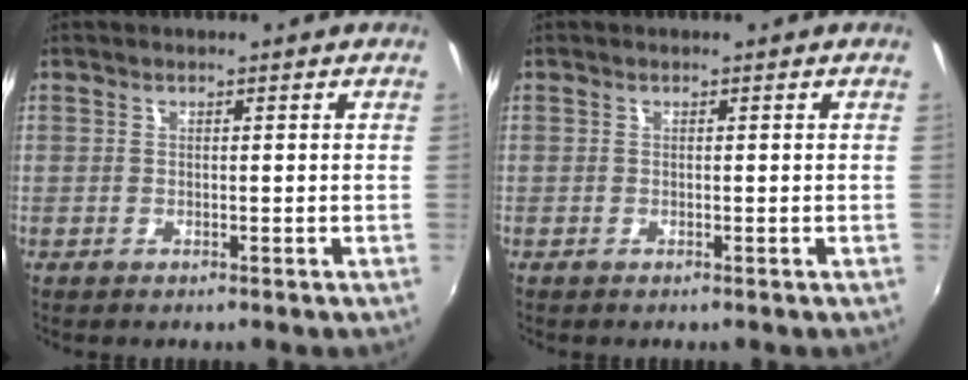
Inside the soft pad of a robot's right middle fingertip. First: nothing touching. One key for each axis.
{"total": 0.0}